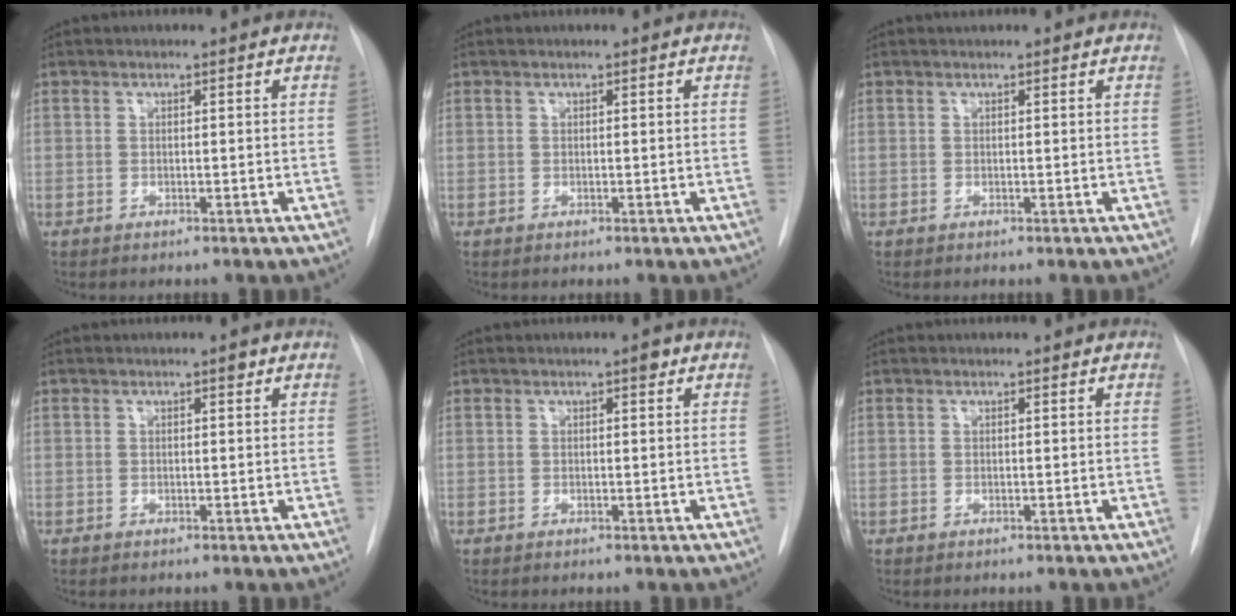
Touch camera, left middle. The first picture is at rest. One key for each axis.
{"total": 0.0}
{"total": 0.6, "fx": 0.6, "fy": 0.0, "fz": 0.2, "tx": -0.007, "ty": 0.013, "tz": 0.012}
{"total": 0.6, "fx": 0.3, "fy": 0.2, "fz": 0.4, "tx": -0.009, "ty": 0.000, "tz": 0.003}
{"total": 0.8, "fx": 0.4, "fy": 0.3, "fz": 0.7, "tx": -0.012, "ty": 0.002, "tz": 0.004}
{"total": 0.0}